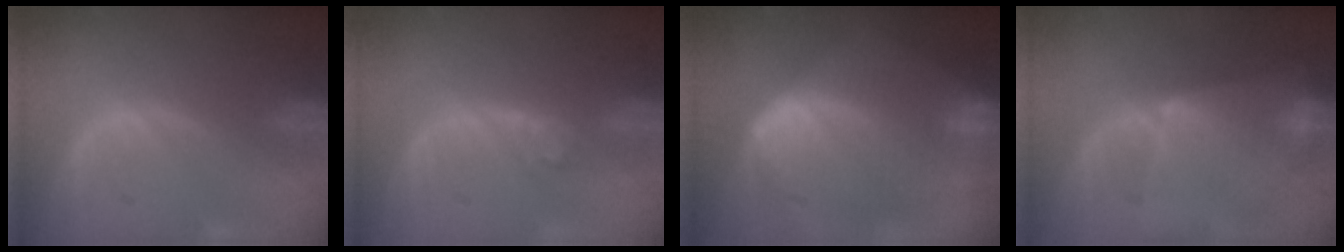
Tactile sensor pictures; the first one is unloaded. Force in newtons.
{"total": 3.0, "press": 2.5, "slide": 1.7}
{"total": 10.2, "press": 8.8, "slide": 5.2}
{"total": 6.3, "press": 6.3, "slide": 0.9}